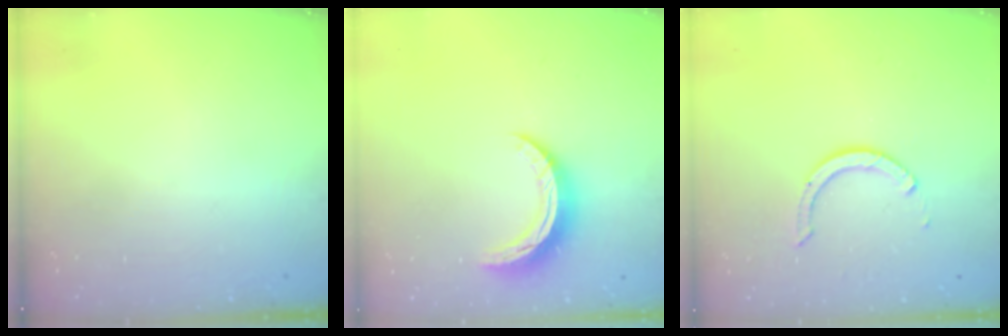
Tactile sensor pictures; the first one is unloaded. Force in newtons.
{"total": 9.4, "press": 9.4, "slide": 0.7}
{"total": 7.0, "press": 6.9, "slide": 0.8}